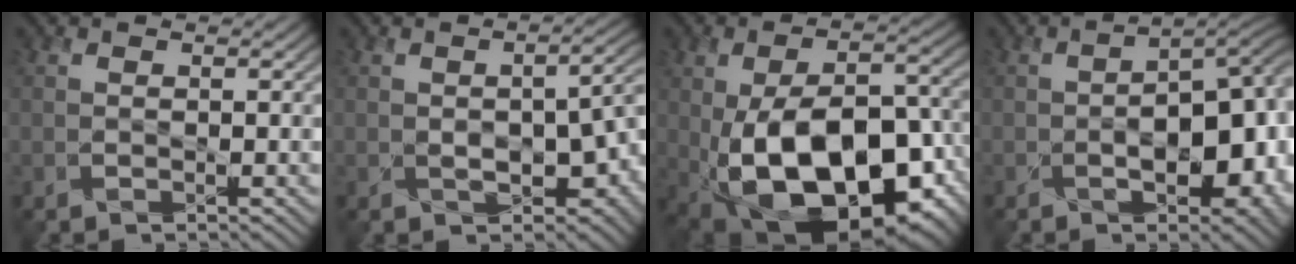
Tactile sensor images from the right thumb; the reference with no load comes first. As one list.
[{"total": 11.1, "force": [-2.4, 6.4, 8.8], "torque": [-0.104, -0.021, -0.025]}, {"total": 20.6, "force": [-6.0, 11.2, 16.2], "torque": [-0.257, -0.041, -0.067]}, {"total": 10.4, "force": [-2.1, 4.8, 9.0], "torque": [-0.129, -0.017, -0.025]}]